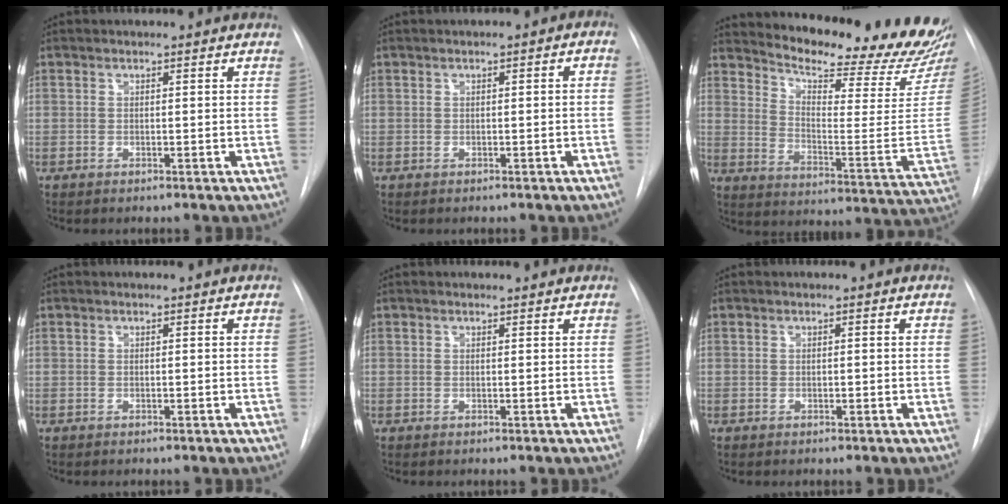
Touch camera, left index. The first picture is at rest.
{"total": 1.3, "force": [0.0, 0.7, 1.1], "torque": [-0.012, 0.011, -0.001]}
{"total": 22.8, "force": [21.5, 1.3, 7.4], "torque": [-0.117, -0.114, 0.280]}
{"total": 0.0}
{"total": 0.9, "force": [0.9, 0.1, -0.1], "torque": [-0.010, 0.002, 0.010]}
{"total": 0.0}